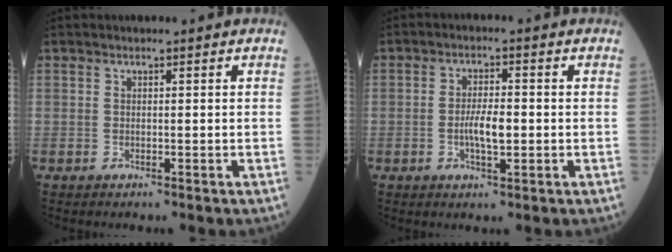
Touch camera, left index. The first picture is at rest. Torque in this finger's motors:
{"motor_torque": [0.59, 0.39, 0.15, 0.06]}